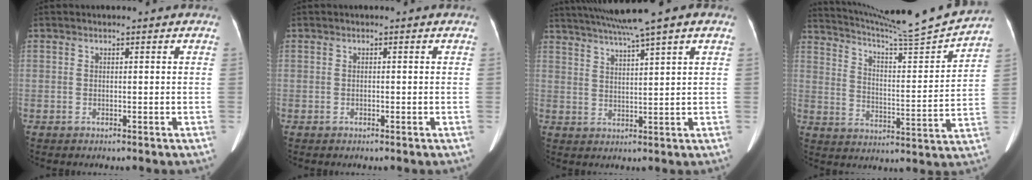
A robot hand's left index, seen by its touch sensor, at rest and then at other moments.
{"total": 0.0}
{"total": 11.4, "force": [8.7, -0.5, 7.3], "torque": [-0.129, 0.033, 0.129]}
{"total": 18.1, "force": [17.2, -2.0, 5.1], "torque": [-0.098, -0.051, 0.250]}